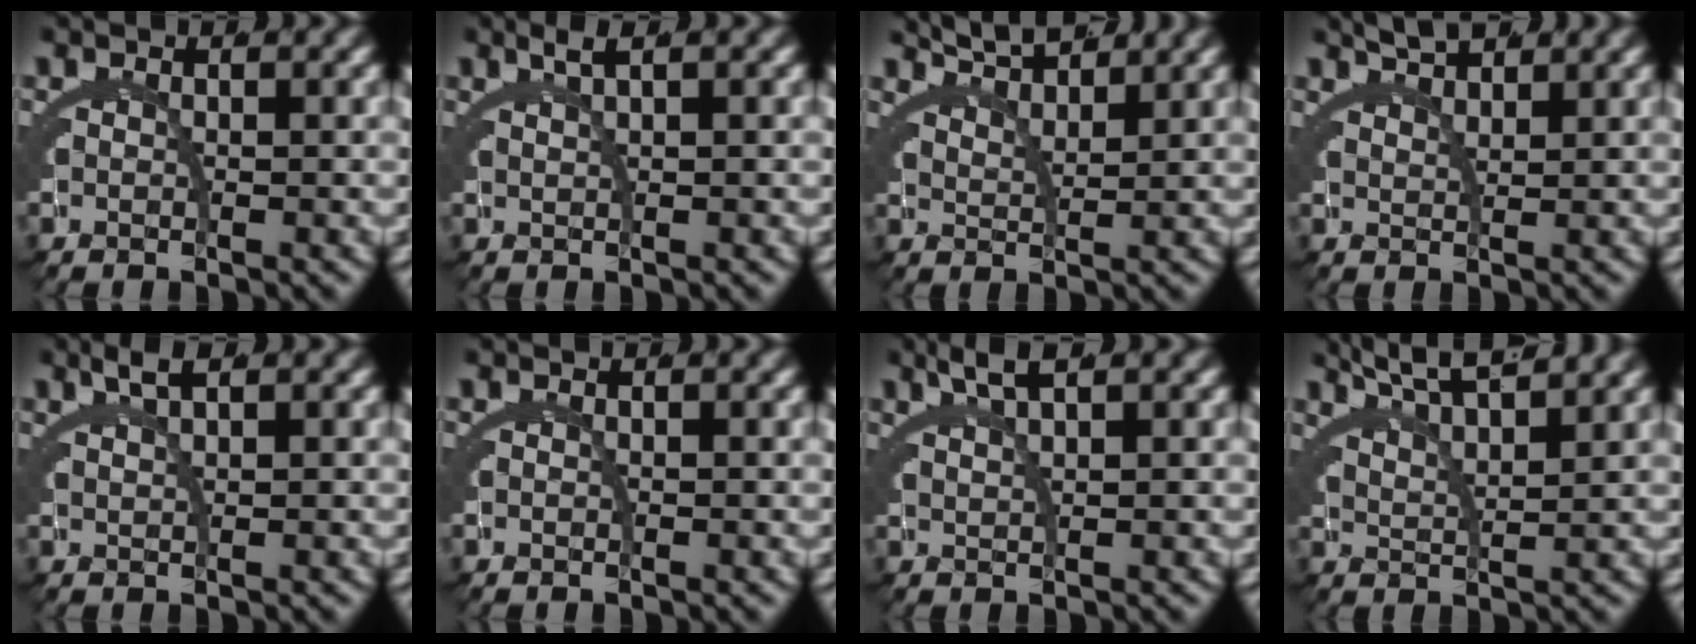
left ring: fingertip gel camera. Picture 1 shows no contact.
{"total": 1.4, "force": [0.9, -0.8, 0.5], "torque": [0.003, 0.008, 0.019]}
{"total": 4.9, "force": [4.6, -1.1, 1.1], "torque": [-0.004, 0.012, 0.080]}
{"total": 3.0, "force": [2.8, -1.0, 0.4], "torque": [0.005, 0.007, 0.054]}
{"total": 1.7, "force": [1.4, -0.9, 0.6], "torque": [-0.004, 0.007, 0.029]}
{"total": 0.0}
{"total": 2.6, "force": [2.0, -1.4, 0.9], "torque": [-0.009, 0.009, 0.042]}
{"total": 5.1, "force": [4.6, -1.2, 1.7], "torque": [-0.019, 0.009, 0.081]}